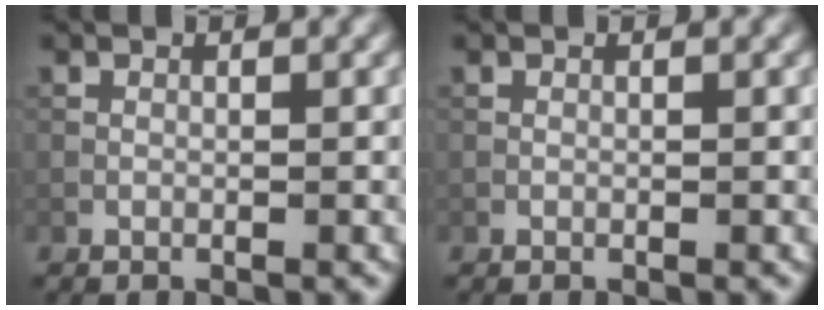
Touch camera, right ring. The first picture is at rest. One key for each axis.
{"total": 0.0}